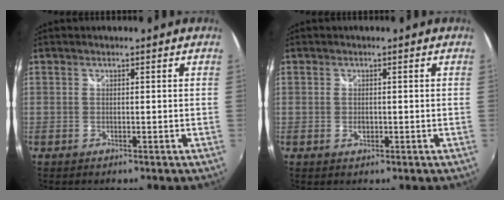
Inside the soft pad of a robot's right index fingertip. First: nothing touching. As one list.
[{"total": 1.3, "force": [-0.2, 0.8, 1.0], "torque": [-0.017, -0.002, -0.004]}]